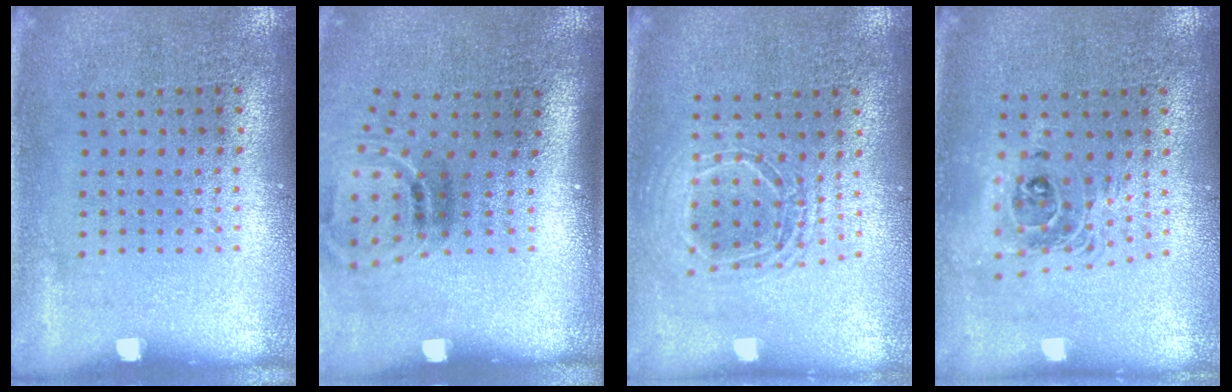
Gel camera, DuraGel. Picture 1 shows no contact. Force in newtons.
{"total": 1.9, "press": 1.1, "slide": 1.5}
{"total": 1.6, "press": 1.4, "slide": 0.8}
{"total": 1.7, "press": 1.4, "slide": 1.0}